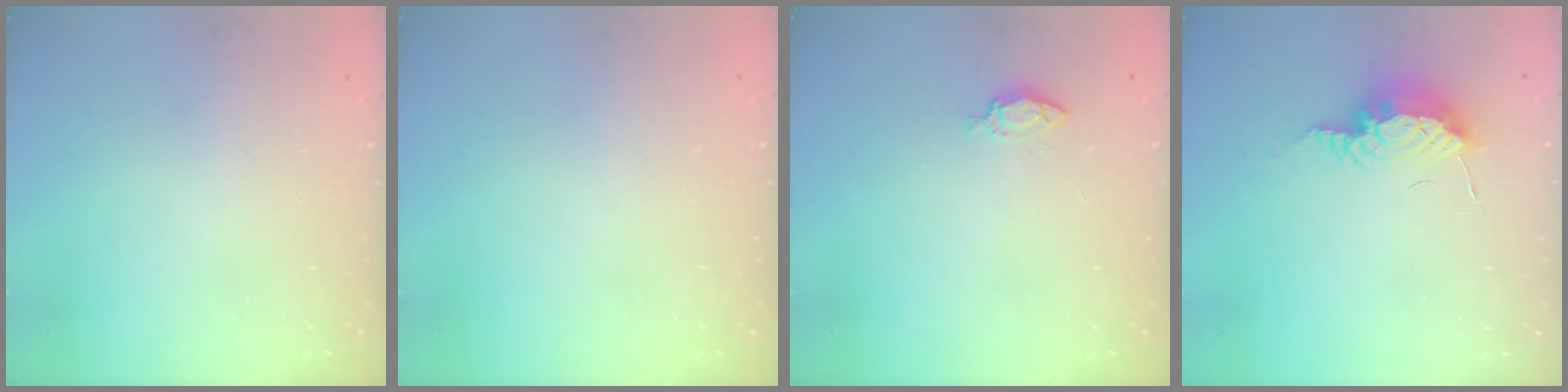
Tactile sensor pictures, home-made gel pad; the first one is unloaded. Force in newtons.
{"total": 0.0}
{"total": 3.8, "press": 3.7, "slide": 0.6}
{"total": 12.1, "press": 10.0, "slide": 6.8}